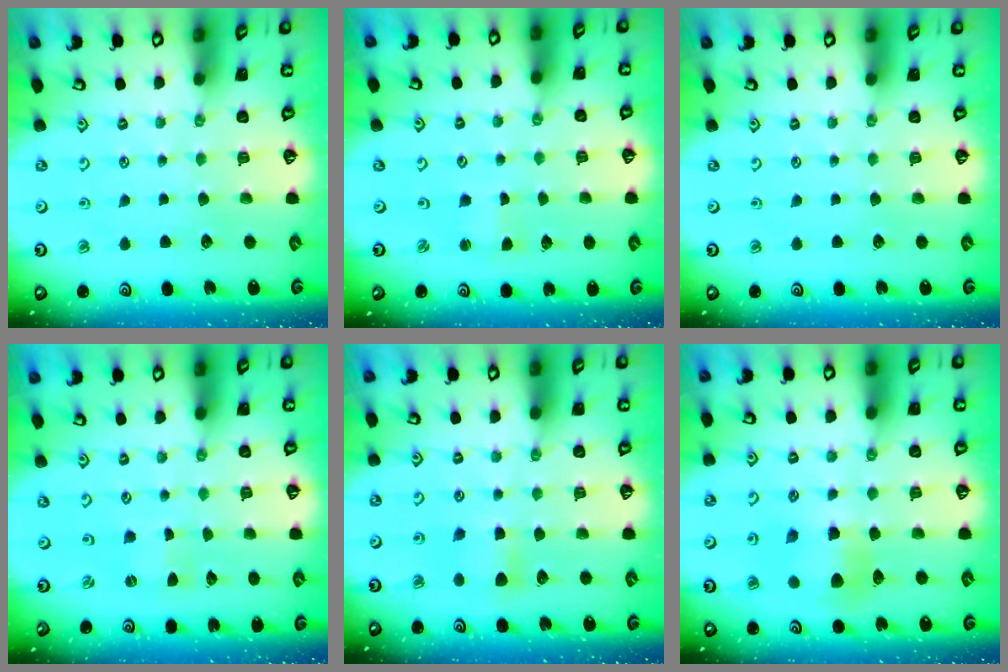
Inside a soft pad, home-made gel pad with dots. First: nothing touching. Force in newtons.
{"total": 1.4, "press": 1.4, "slide": 0.2}
{"total": 0.0}
{"total": 0.0}
{"total": 5.7, "press": 5.7, "slide": 0.6}
{"total": 7.1, "press": 7.0, "slide": 0.6}